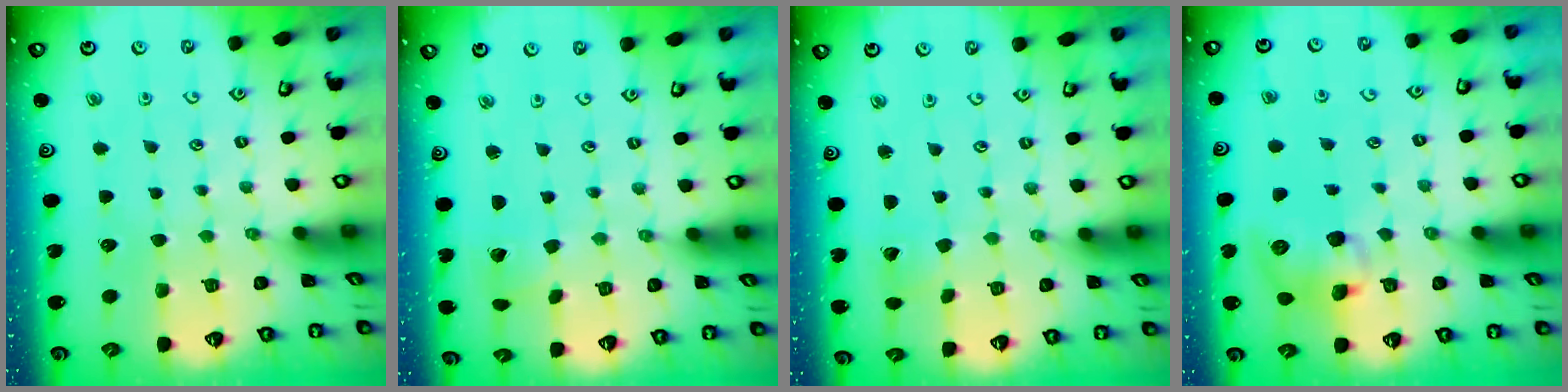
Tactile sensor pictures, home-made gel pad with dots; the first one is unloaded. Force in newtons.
{"total": 3.5, "press": 3.5, "slide": 0.1}
{"total": 2.4, "press": 2.4, "slide": 0.2}
{"total": 9.4, "press": 9.3, "slide": 1.0}